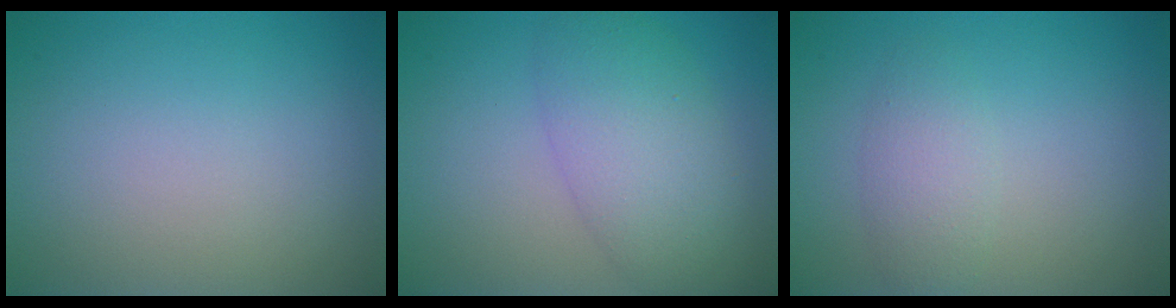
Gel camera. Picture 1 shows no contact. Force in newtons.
{"total": 5.7, "press": 5.7, "slide": 0.2}
{"total": 2.2, "press": 2.2, "slide": 0.1}